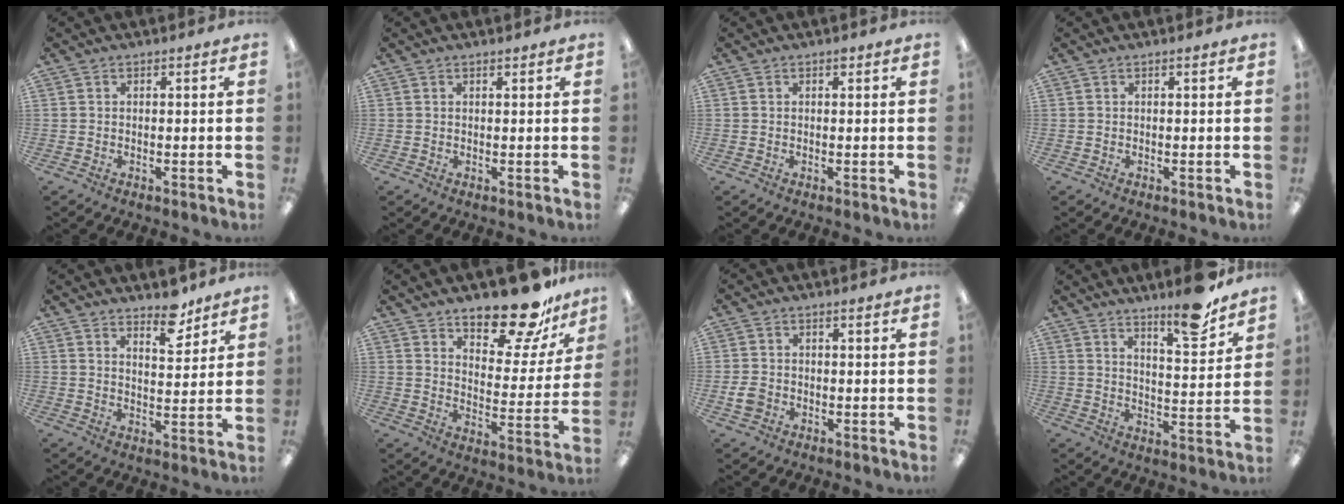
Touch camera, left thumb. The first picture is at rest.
{"total": 0.6, "force": [0.5, 0.1, 0.2], "torque": [-0.005, 0.001, 0.009]}
{"total": 0.6, "force": [0.5, 0.2, 0.3], "torque": [-0.006, 0.003, 0.008]}
{"total": 0.0}
{"total": 6.8, "force": [5.7, 2.5, 2.8], "torque": [-0.013, -0.044, 0.095]}
{"total": 17.3, "force": [14.2, 6.2, 7.8], "torque": [-0.106, -0.103, 0.242]}
{"total": 3.2, "force": [-0.8, 2.6, 1.8], "torque": [-0.037, 0.005, -0.015]}
{"total": 11.6, "force": [9.1, 2.3, 6.8], "torque": [-0.083, -0.062, 0.149]}